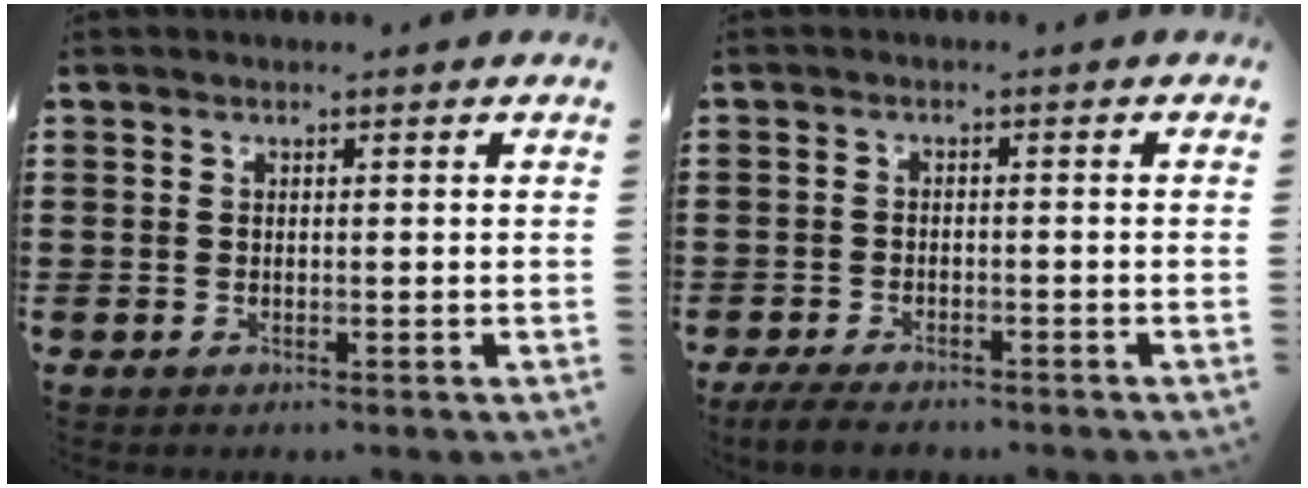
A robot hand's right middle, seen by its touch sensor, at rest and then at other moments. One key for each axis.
{"total": 3.2, "fx": -2.9, "fy": 0.7, "fz": 1.1, "tx": -0.033, "ty": -0.001, "tz": -0.063}